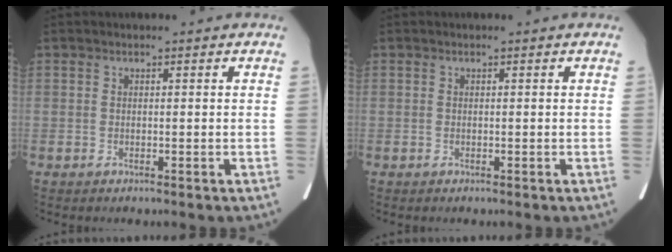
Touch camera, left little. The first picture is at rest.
{"total": 0.0}